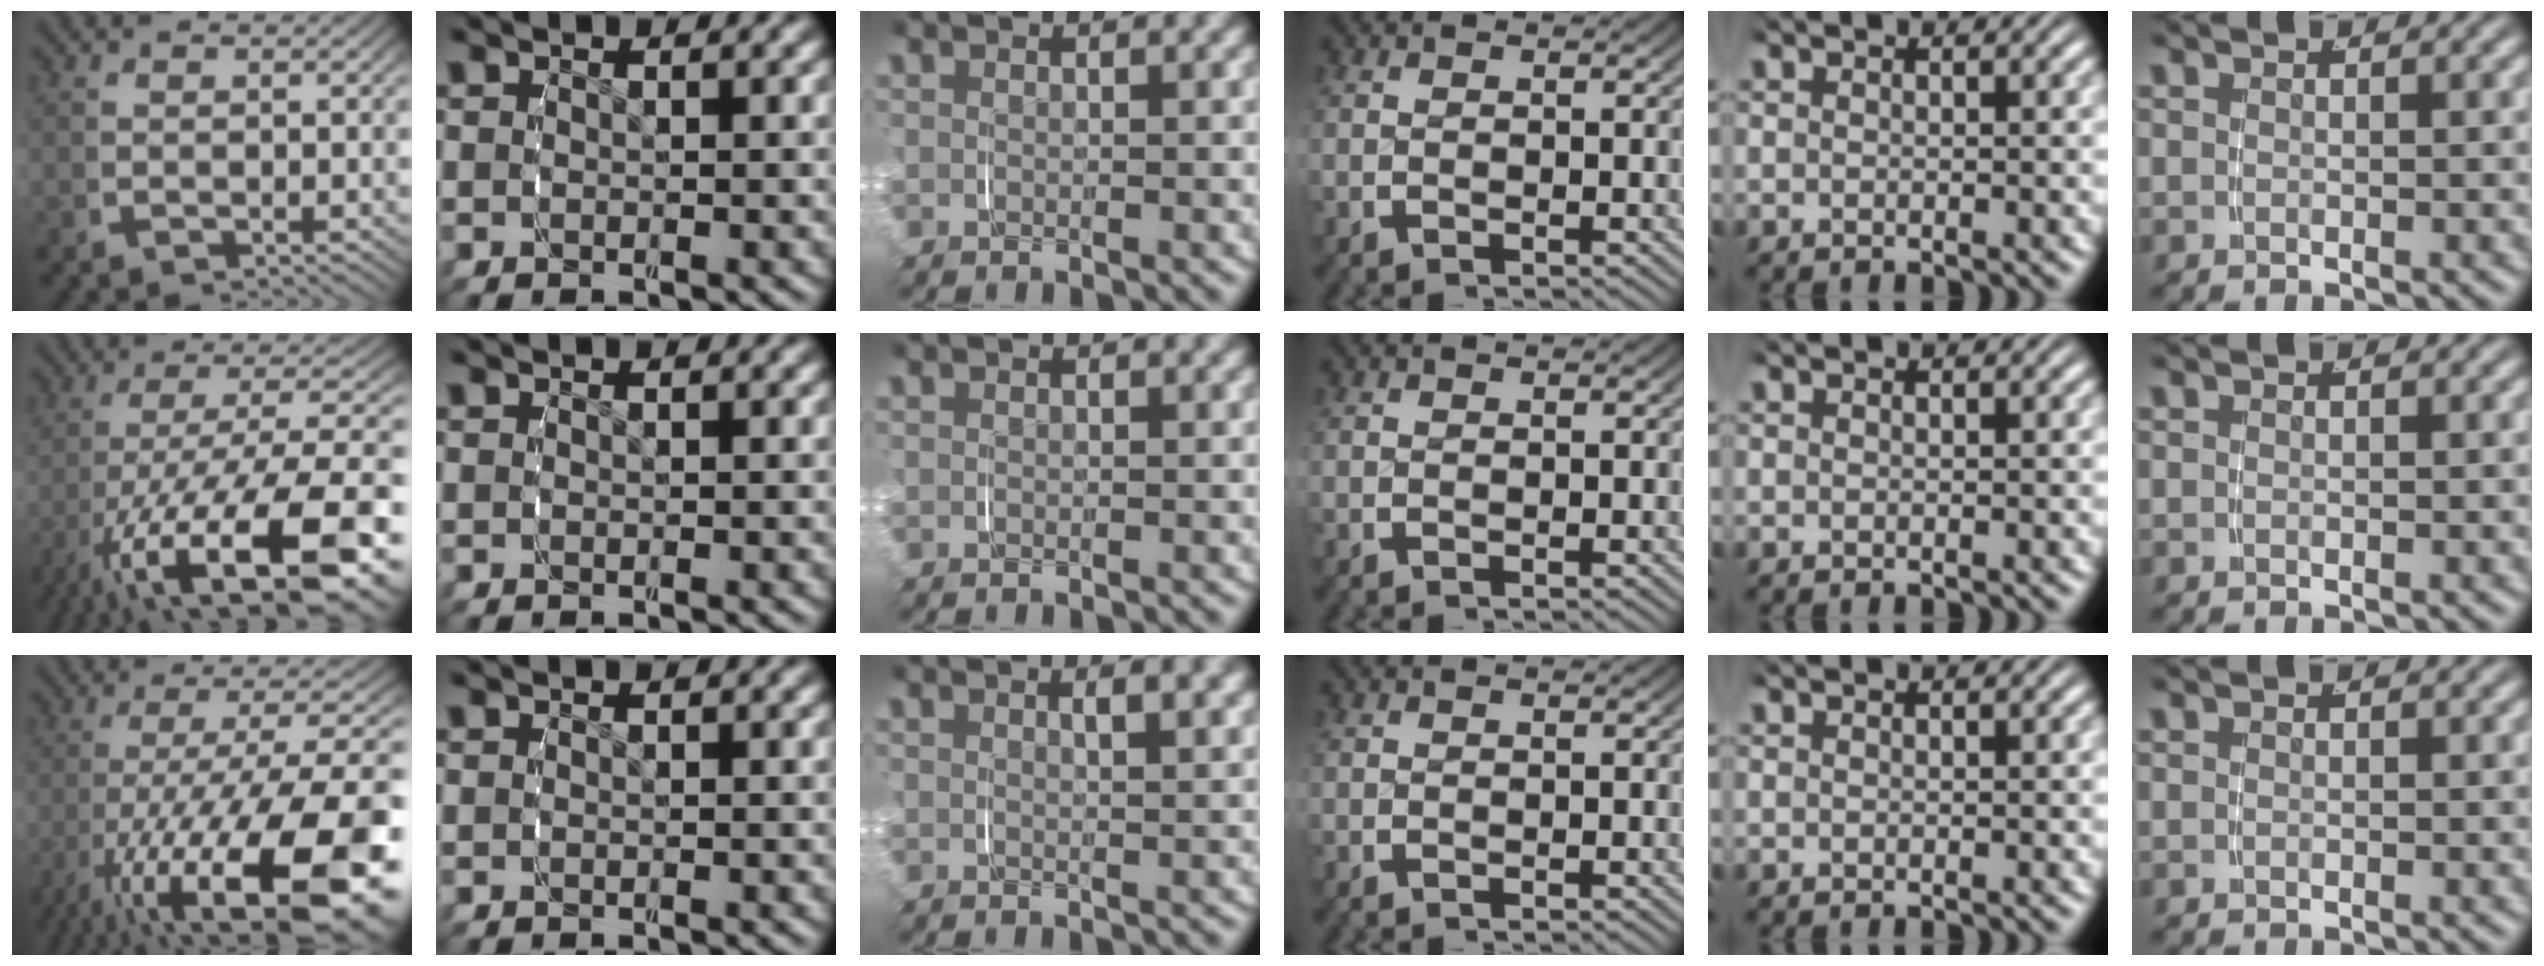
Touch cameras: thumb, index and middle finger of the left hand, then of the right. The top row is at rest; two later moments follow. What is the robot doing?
{"motion": "grasp_and_lifting", "object": "glasses case"}